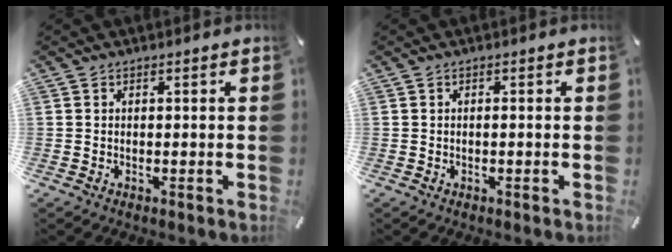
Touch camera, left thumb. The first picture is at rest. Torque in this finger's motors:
{"motor_torque": [-0.18, -0.39, -0.10, -0.05, 0.01]}